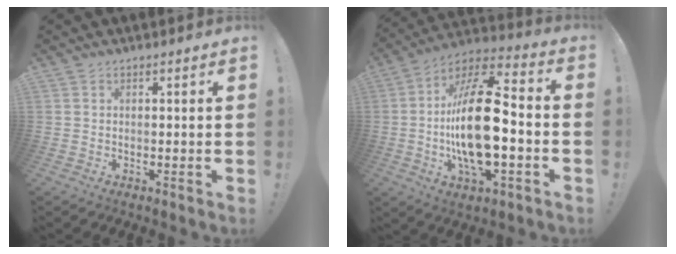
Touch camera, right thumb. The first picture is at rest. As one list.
[{"total": 23.2, "force": [-3.1, 9.5, 21.0], "torque": [-0.397, 0.014, -0.054]}]